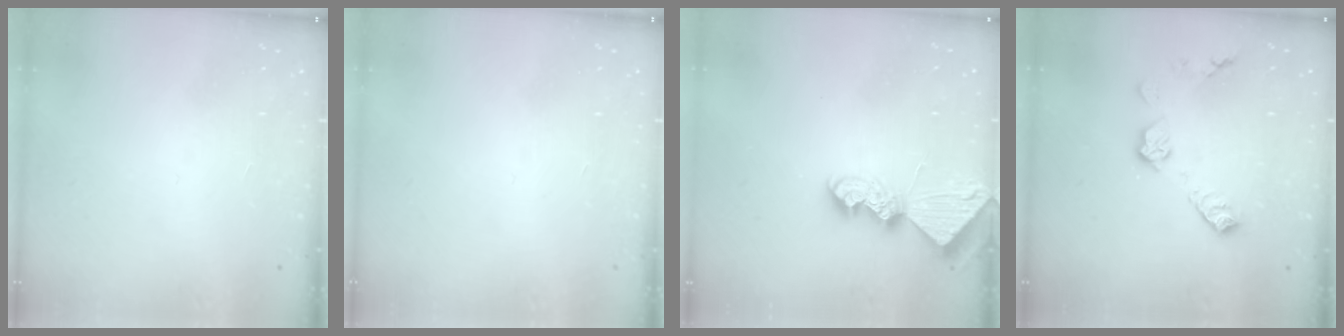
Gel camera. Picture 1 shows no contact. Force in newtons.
{"total": 0.0}
{"total": 9.5, "press": 9.4, "slide": 0.7}
{"total": 9.0, "press": 9.0, "slide": 0.3}